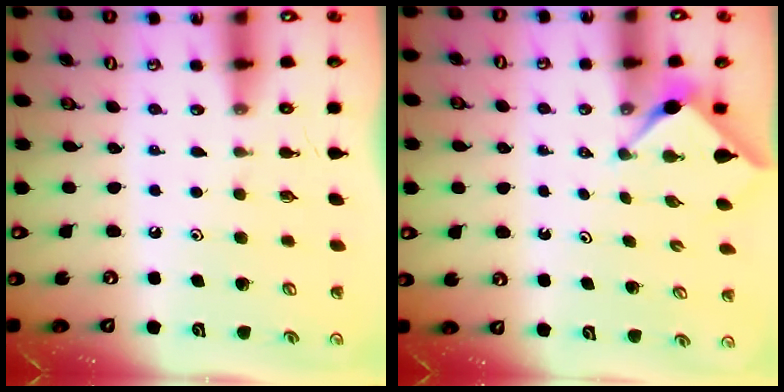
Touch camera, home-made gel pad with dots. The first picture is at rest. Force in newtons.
{"total": 2.9, "press": 2.9, "slide": 0.3}